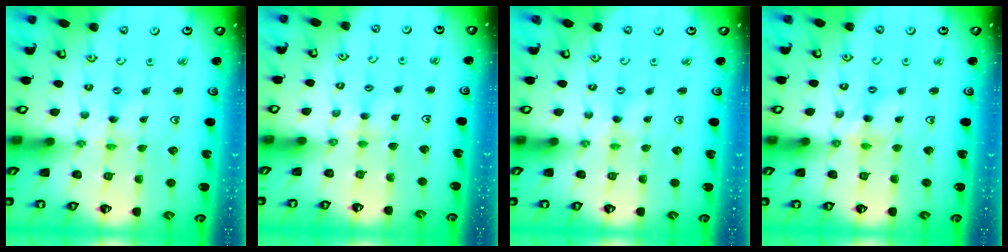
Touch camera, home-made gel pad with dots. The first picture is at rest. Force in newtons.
{"total": 3.1, "press": 3.1, "slide": 0.5}
{"total": 0.0}
{"total": 5.6, "press": 5.6, "slide": 0.5}